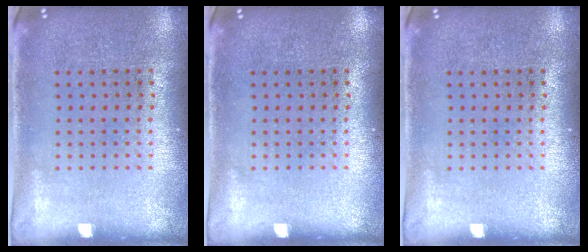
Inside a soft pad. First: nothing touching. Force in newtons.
{"total": 0.0}
{"total": 0.0}